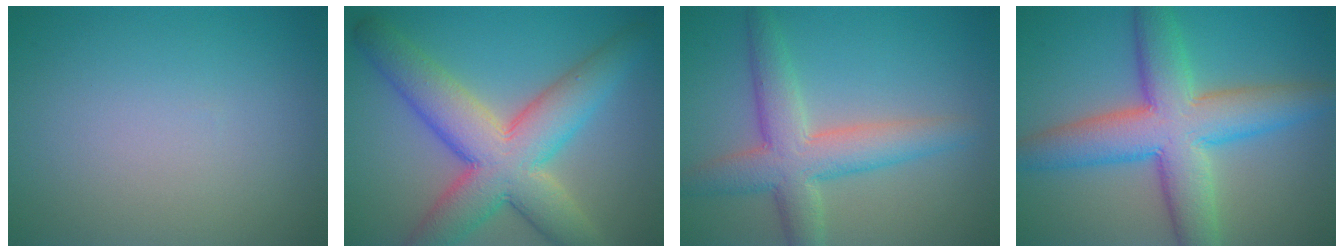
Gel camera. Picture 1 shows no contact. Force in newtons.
{"total": 9.9, "press": 9.8, "slide": 0.5}
{"total": 5.8, "press": 5.8, "slide": 0.3}
{"total": 9.1, "press": 9.1, "slide": 0.7}